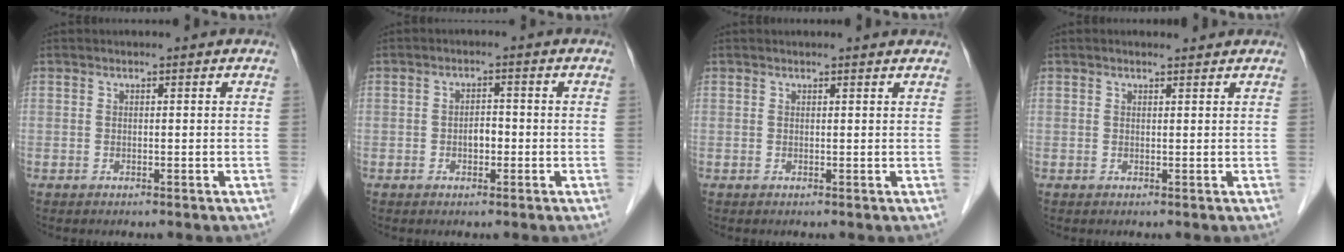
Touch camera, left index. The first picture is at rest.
{"total": 2.2, "force": [-0.7, 1.2, 1.7], "torque": [-0.024, 0.004, -0.012]}
{"total": 2.4, "force": [2.3, 0.2, 0.5], "torque": [-0.011, 0.007, 0.017]}
{"total": 1.2, "force": [1.1, 0.3, 0.4], "torque": [-0.013, 0.006, 0.017]}